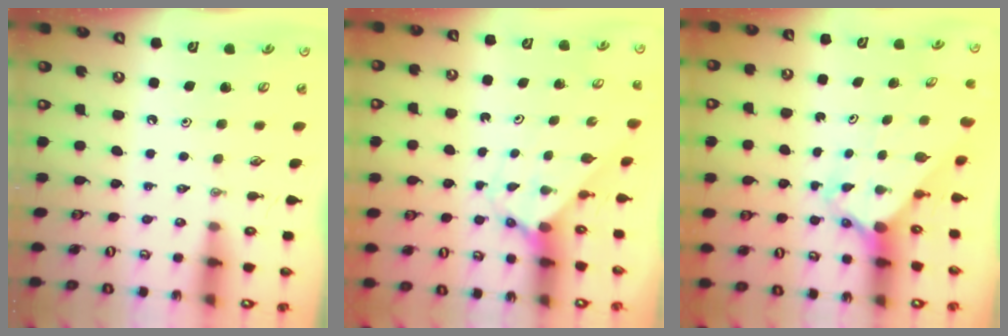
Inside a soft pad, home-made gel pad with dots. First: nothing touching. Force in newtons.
{"total": 2.3, "press": 2.3, "slide": 0.2}
{"total": 2.8, "press": 2.8, "slide": 0.1}